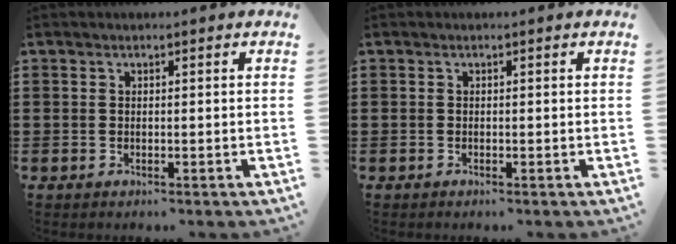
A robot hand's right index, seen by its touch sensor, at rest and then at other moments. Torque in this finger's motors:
{"motor_torque": [0.04, -0.06, 0.00, 0.01]}